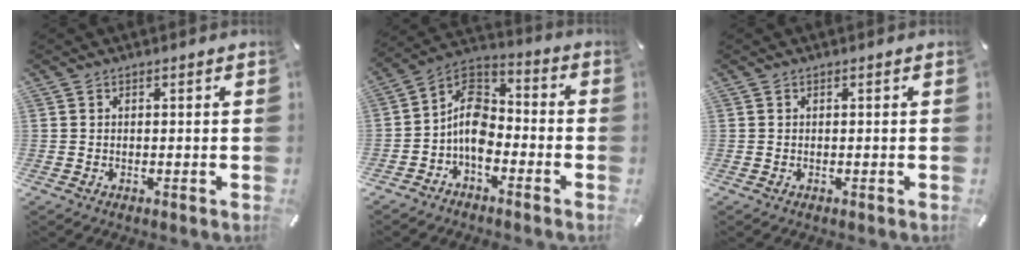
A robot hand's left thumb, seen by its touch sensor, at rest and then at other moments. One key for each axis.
{"total": 10.0, "fx": -4.1, "fy": 6.8, "fz": 6.1, "tx": -0.131, "ty": 0.016, "tz": -0.077}
{"total": 0.0}